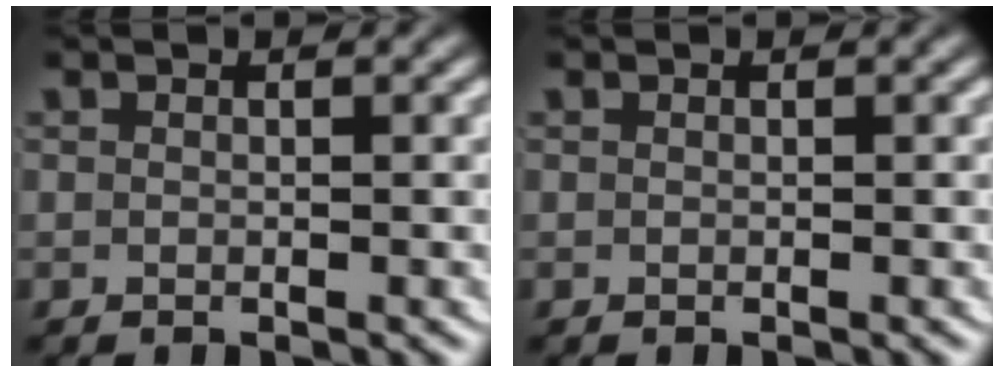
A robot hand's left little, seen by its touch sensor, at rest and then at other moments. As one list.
[{"total": 0.0}]